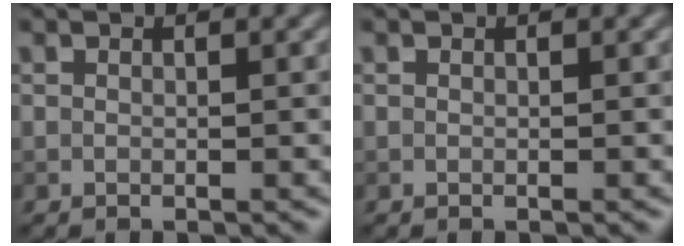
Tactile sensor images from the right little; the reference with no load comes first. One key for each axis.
{"total": 0.0}